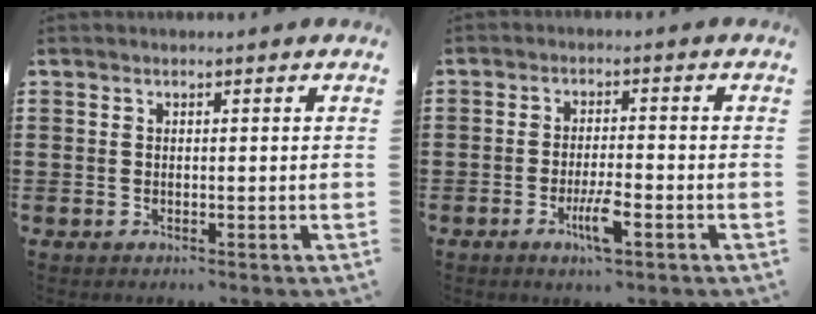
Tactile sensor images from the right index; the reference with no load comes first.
{"total": 5.3, "force": [-2.5, 1.0, 4.6], "torque": [-0.094, -0.009, -0.046]}